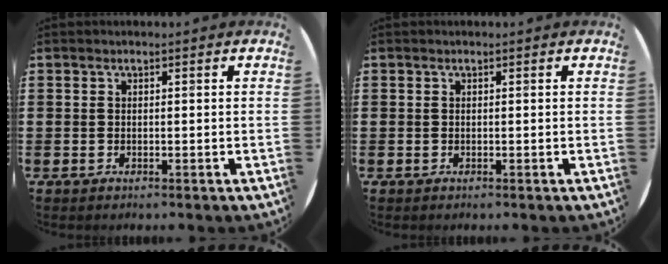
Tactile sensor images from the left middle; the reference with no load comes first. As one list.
[{"total": 0.0}]